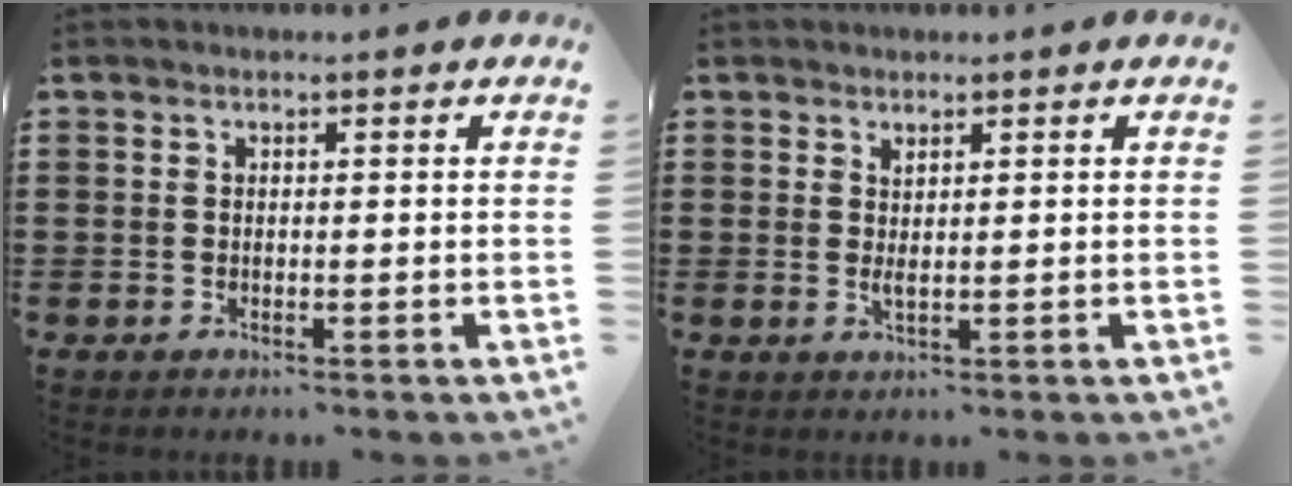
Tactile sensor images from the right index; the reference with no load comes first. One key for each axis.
{"total": 1.3, "fx": 0.7, "fy": 0.2, "fz": 1.1, "tx": -0.022, "ty": -0.002, "tz": 0.012}